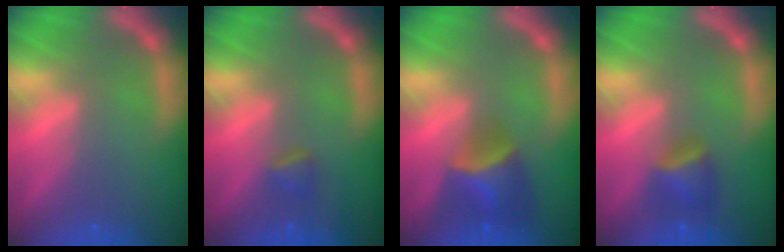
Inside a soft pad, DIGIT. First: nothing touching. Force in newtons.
{"total": 1.4}
{"total": 5.0}
{"total": 2.9}